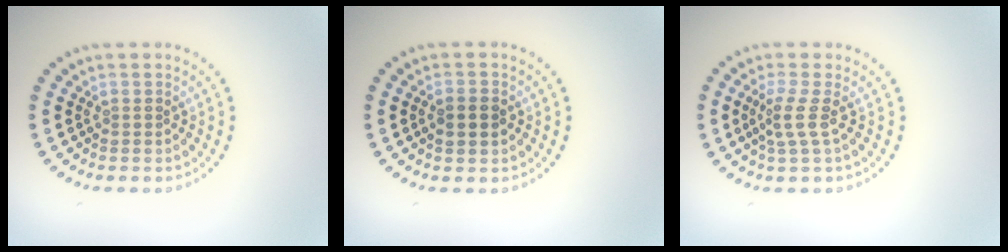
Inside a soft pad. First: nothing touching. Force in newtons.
{"total": 2.1, "press": 2.1, "slide": 0.1}
{"total": 2.0, "press": 1.5, "slide": 1.4}